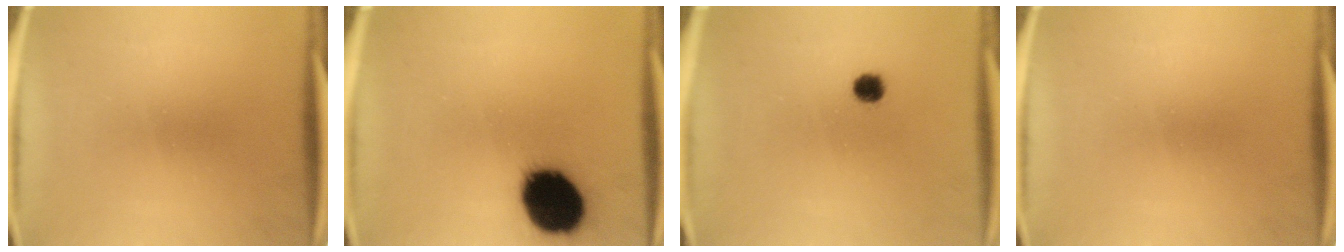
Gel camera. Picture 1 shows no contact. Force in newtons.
{"total": 19.7}
{"total": 2.8}
{"total": 0.0}